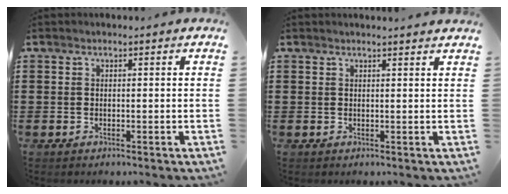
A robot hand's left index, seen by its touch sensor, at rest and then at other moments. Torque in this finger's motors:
{"motor_torque": [0.00, 0.02, 0.00, 0.01]}